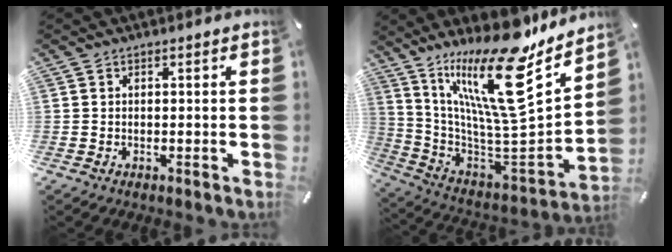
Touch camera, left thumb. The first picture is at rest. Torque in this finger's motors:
{"motor_torque": [2.47, -0.02, 1.36, -1.41, 0.78]}